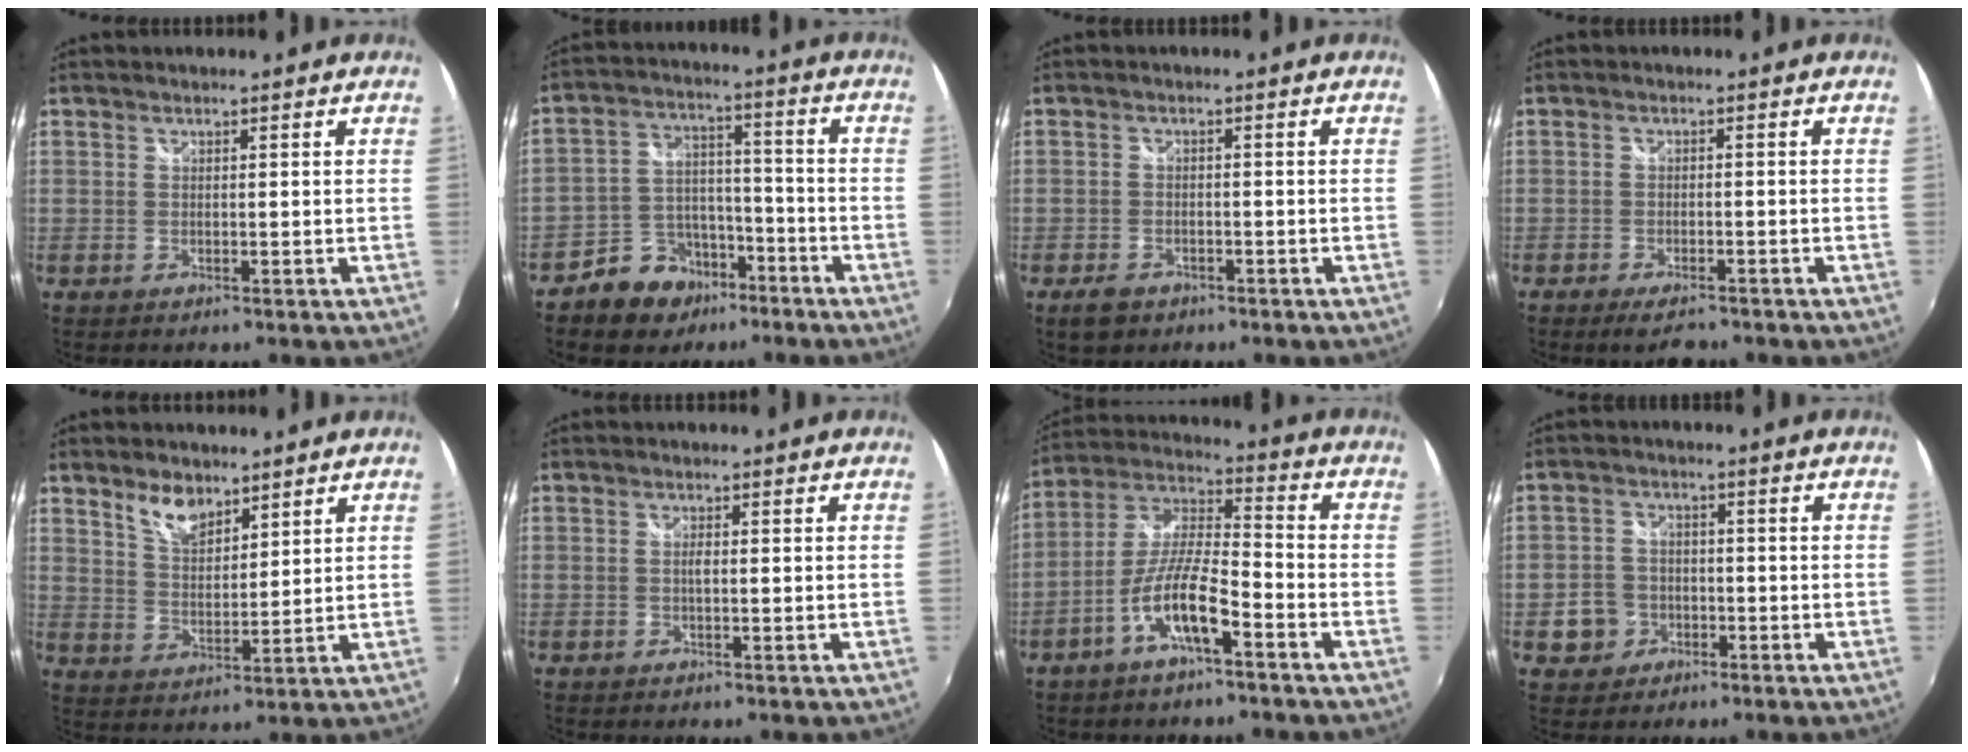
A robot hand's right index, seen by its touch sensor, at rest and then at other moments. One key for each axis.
{"total": 9.9, "fx": -6.6, "fy": 6.9, "fz": 2.8, "tx": -0.062, "ty": 0.031, "tz": -0.097}
{"total": 4.2, "fx": -2.8, "fy": 2.6, "fz": 1.7, "tx": -0.050, "ty": 0.000, "tz": -0.041}
{"total": 4.6, "fx": -3.7, "fy": 1.5, "fz": 2.3, "tx": -0.055, "ty": -0.010, "tz": -0.061}
{"total": 6.3, "fx": 4.6, "fy": 2.8, "fz": 3.3, "tx": -0.055, "ty": 0.004, "tz": 0.087}
{"total": 0.9, "fx": -0.1, "fy": 0.1, "fz": 0.9, "tx": -0.017, "ty": 0.002, "tz": -0.003}
{"total": 10.5, "fx": -5.5, "fy": 2.1, "fz": 8.6, "tx": -0.184, "ty": 0.004, "tz": -0.103}
{"total": 5.4, "fx": -2.1, "fy": 4.9, "fz": 1.1, "tx": -0.032, "ty": 0.016, "tz": -0.028}